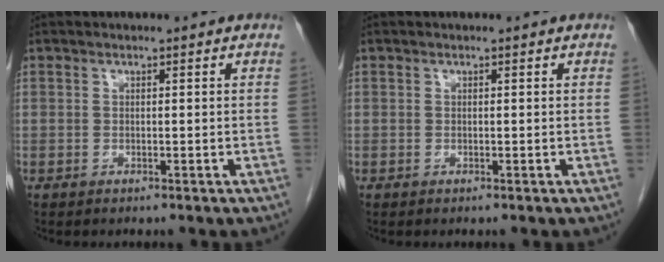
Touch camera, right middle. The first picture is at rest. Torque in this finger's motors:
{"motor_torque": [-0.22, -0.04, -0.01, 0.00]}